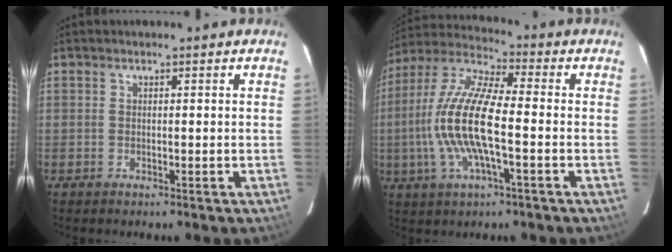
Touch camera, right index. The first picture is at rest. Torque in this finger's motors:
{"motor_torque": [2.14, 0.00, 1.05, 0.21]}